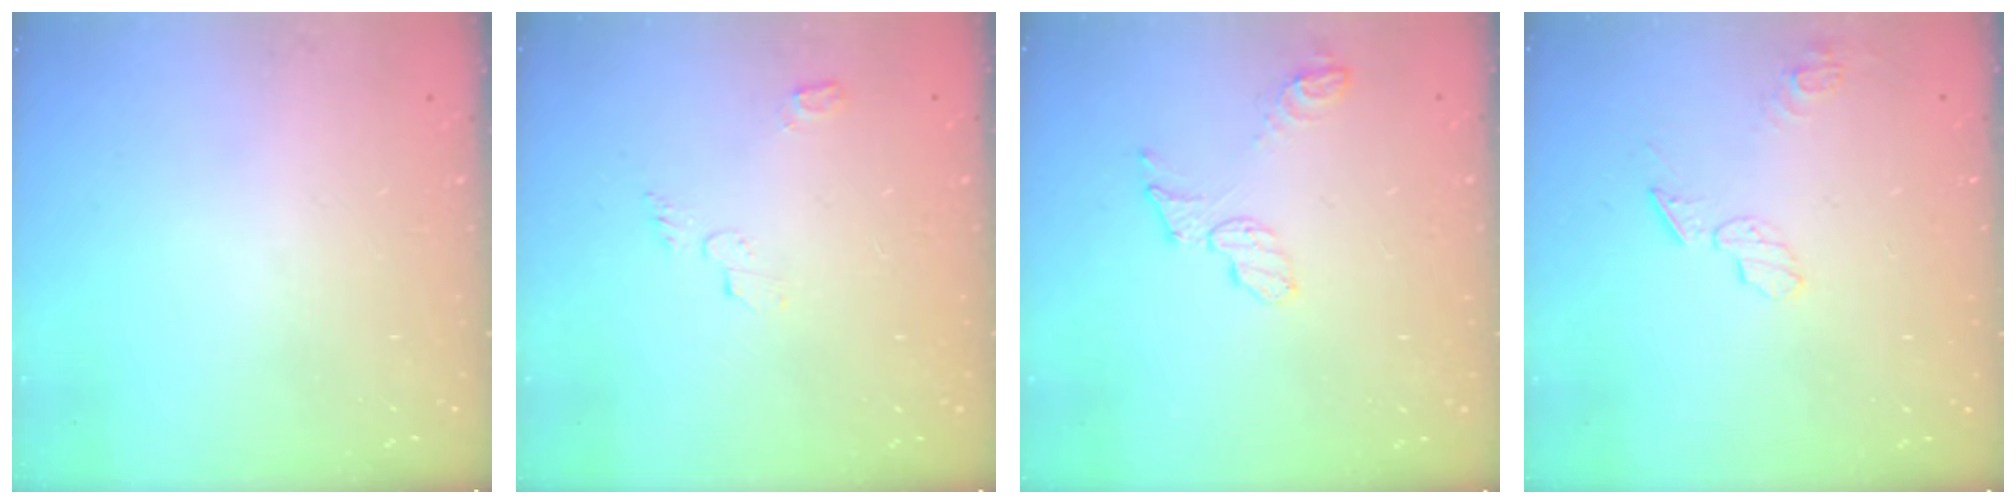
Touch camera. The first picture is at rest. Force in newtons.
{"total": 4.1, "press": 4.1, "slide": 0.3}
{"total": 6.4, "press": 6.4, "slide": 0.5}
{"total": 6.0, "press": 6.0, "slide": 0.7}